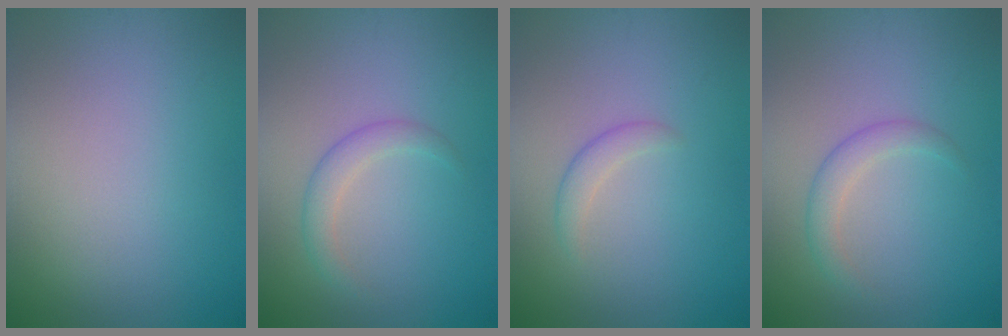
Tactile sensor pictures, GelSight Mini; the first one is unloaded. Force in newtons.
{"total": 2.0, "press": 2.0, "slide": 0.1}
{"total": 1.5, "press": 1.5, "slide": 0.0}
{"total": 2.0, "press": 2.0, "slide": 0.1}